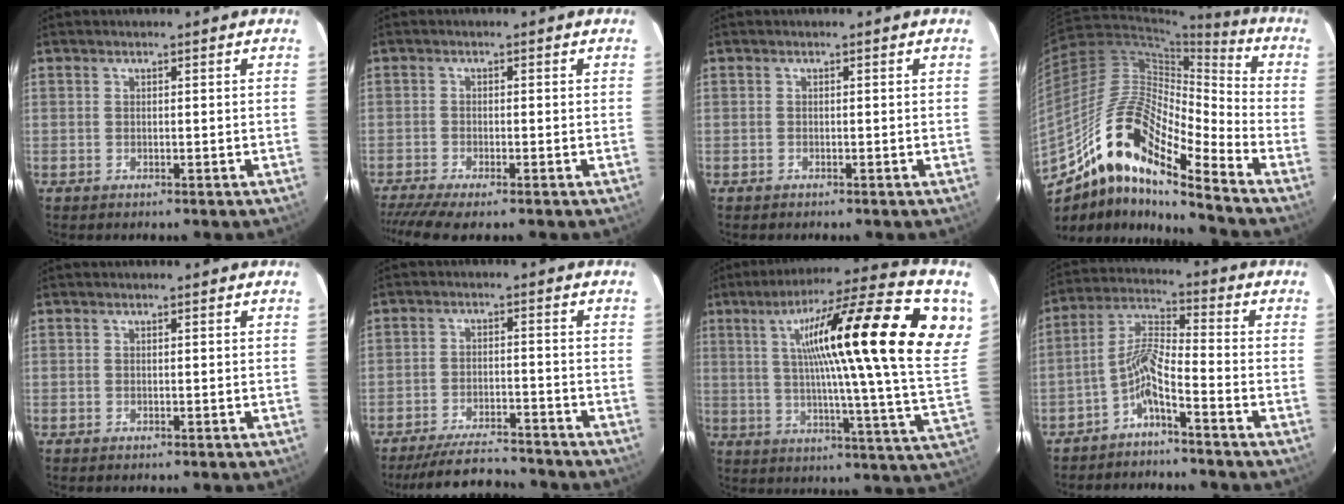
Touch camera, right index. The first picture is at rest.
{"total": 6.7, "force": [-5.2, 0.7, 4.3], "torque": [-0.070, -0.009, -0.088]}
{"total": 0.0}
{"total": 18.9, "force": [-11.8, 4.3, 14.1], "torque": [-0.276, 0.019, -0.209]}
{"total": 0.0}
{"total": 9.4, "force": [-9.0, 1.5, 2.2], "torque": [-0.037, -0.004, -0.146]}
{"total": 28.5, "force": [9.2, 1.0, 27.0], "torque": [-0.327, 0.037, 0.130]}
{"total": 6.0, "force": [-3.9, 0.0, 4.6], "torque": [-0.096, 0.011, -0.079]}